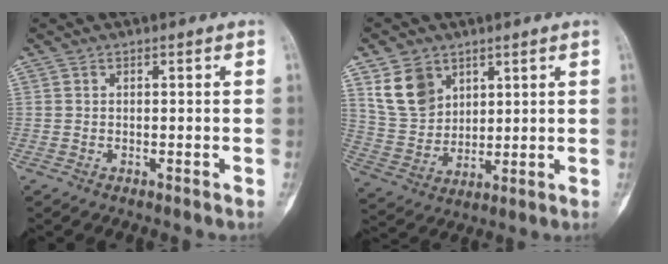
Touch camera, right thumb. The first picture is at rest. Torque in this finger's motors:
{"motor_torque": [0.48, 1.69, 0.08, 0.18, 0.03]}